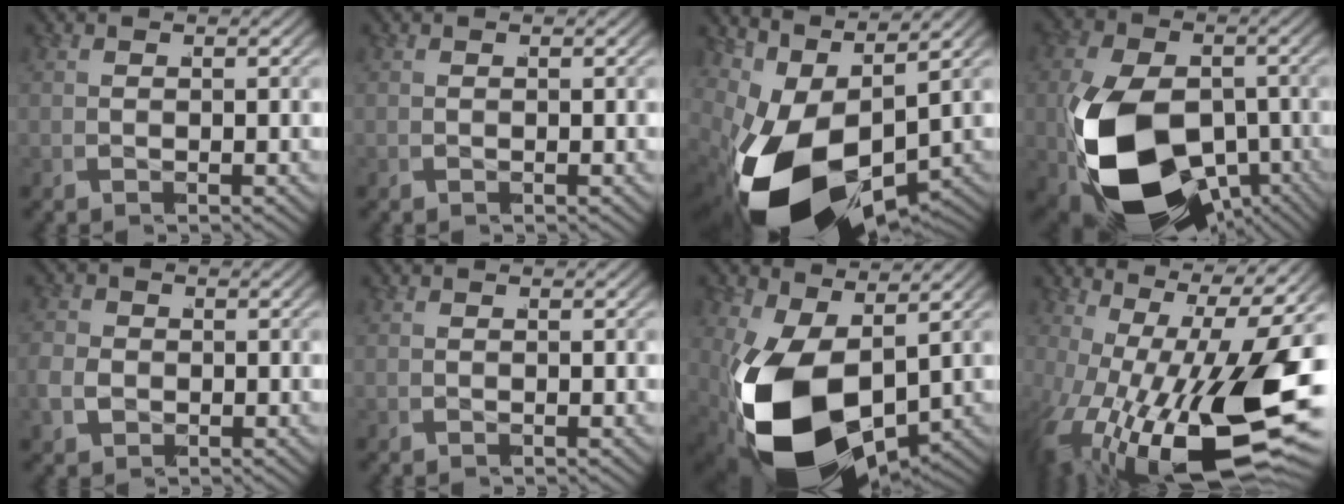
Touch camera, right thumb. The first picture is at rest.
{"total": 0.0}
{"total": 17.2, "force": [-4.9, 9.9, 13.2], "torque": [-0.262, -0.060, -0.049]}
{"total": 19.2, "force": [-6.9, 12.3, 13.1], "torque": [-0.306, -0.088, -0.074]}
{"total": 3.0, "force": [-1.1, 2.7, 0.9], "torque": [-0.036, -0.007, -0.021]}
{"total": 0.0}
{"total": 16.8, "force": [-4.5, 10.0, 12.7], "torque": [-0.288, -0.073, -0.039]}
{"total": 19.9, "force": [-3.5, 11.5, 15.8], "torque": [-0.289, -0.068, -0.025]}